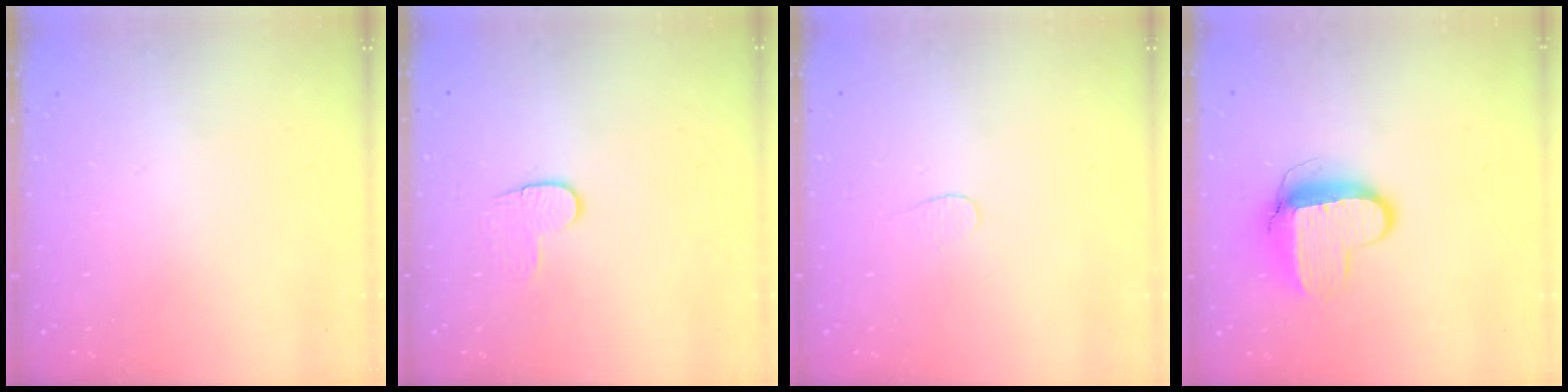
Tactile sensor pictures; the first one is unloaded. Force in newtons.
{"total": 6.8, "press": 6.8, "slide": 0.6}
{"total": 3.3, "press": 3.3, "slide": 0.3}
{"total": 9.9, "press": 9.9, "slide": 0.9}